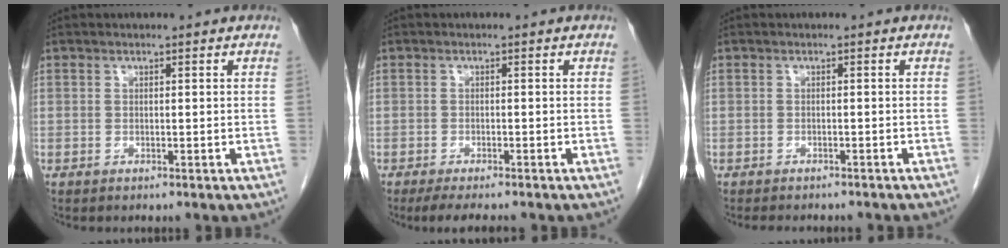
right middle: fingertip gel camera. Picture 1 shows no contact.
{"total": 5.4, "force": [-4.4, 0.5, 3.0], "torque": [-0.042, -0.013, -0.066]}
{"total": 7.7, "force": [-6.8, 1.6, 3.1], "torque": [-0.034, -0.006, -0.077]}